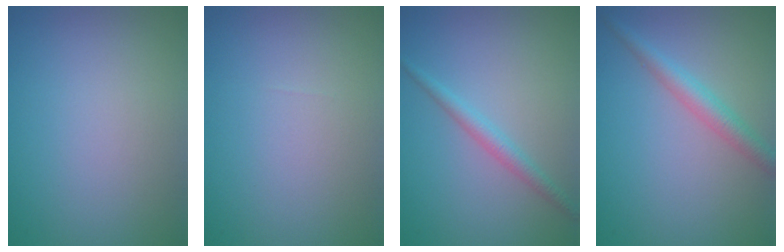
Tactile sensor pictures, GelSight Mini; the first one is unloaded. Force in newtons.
{"total": 0.0}
{"total": 1.8, "press": 1.8, "slide": 0.1}
{"total": 2.6, "press": 2.6, "slide": 0.0}